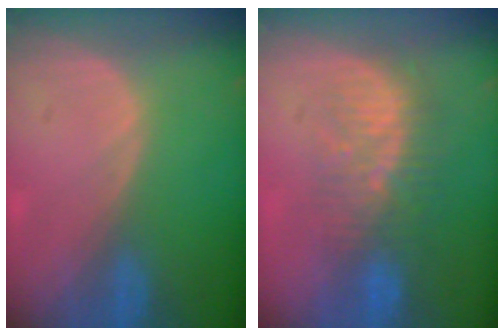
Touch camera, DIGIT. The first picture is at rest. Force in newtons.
{"total": 8.1, "press": 7.7, "slide": 2.7}